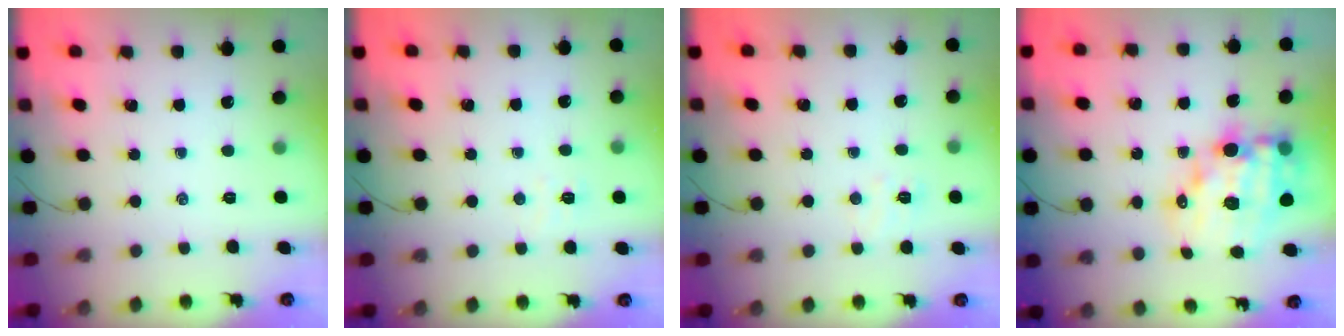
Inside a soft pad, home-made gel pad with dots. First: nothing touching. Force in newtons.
{"total": 3.0, "press": 2.9, "slide": 0.9}
{"total": 4.0, "press": 3.9, "slide": 1.1}
{"total": 15.9, "press": 15.4, "slide": 3.8}